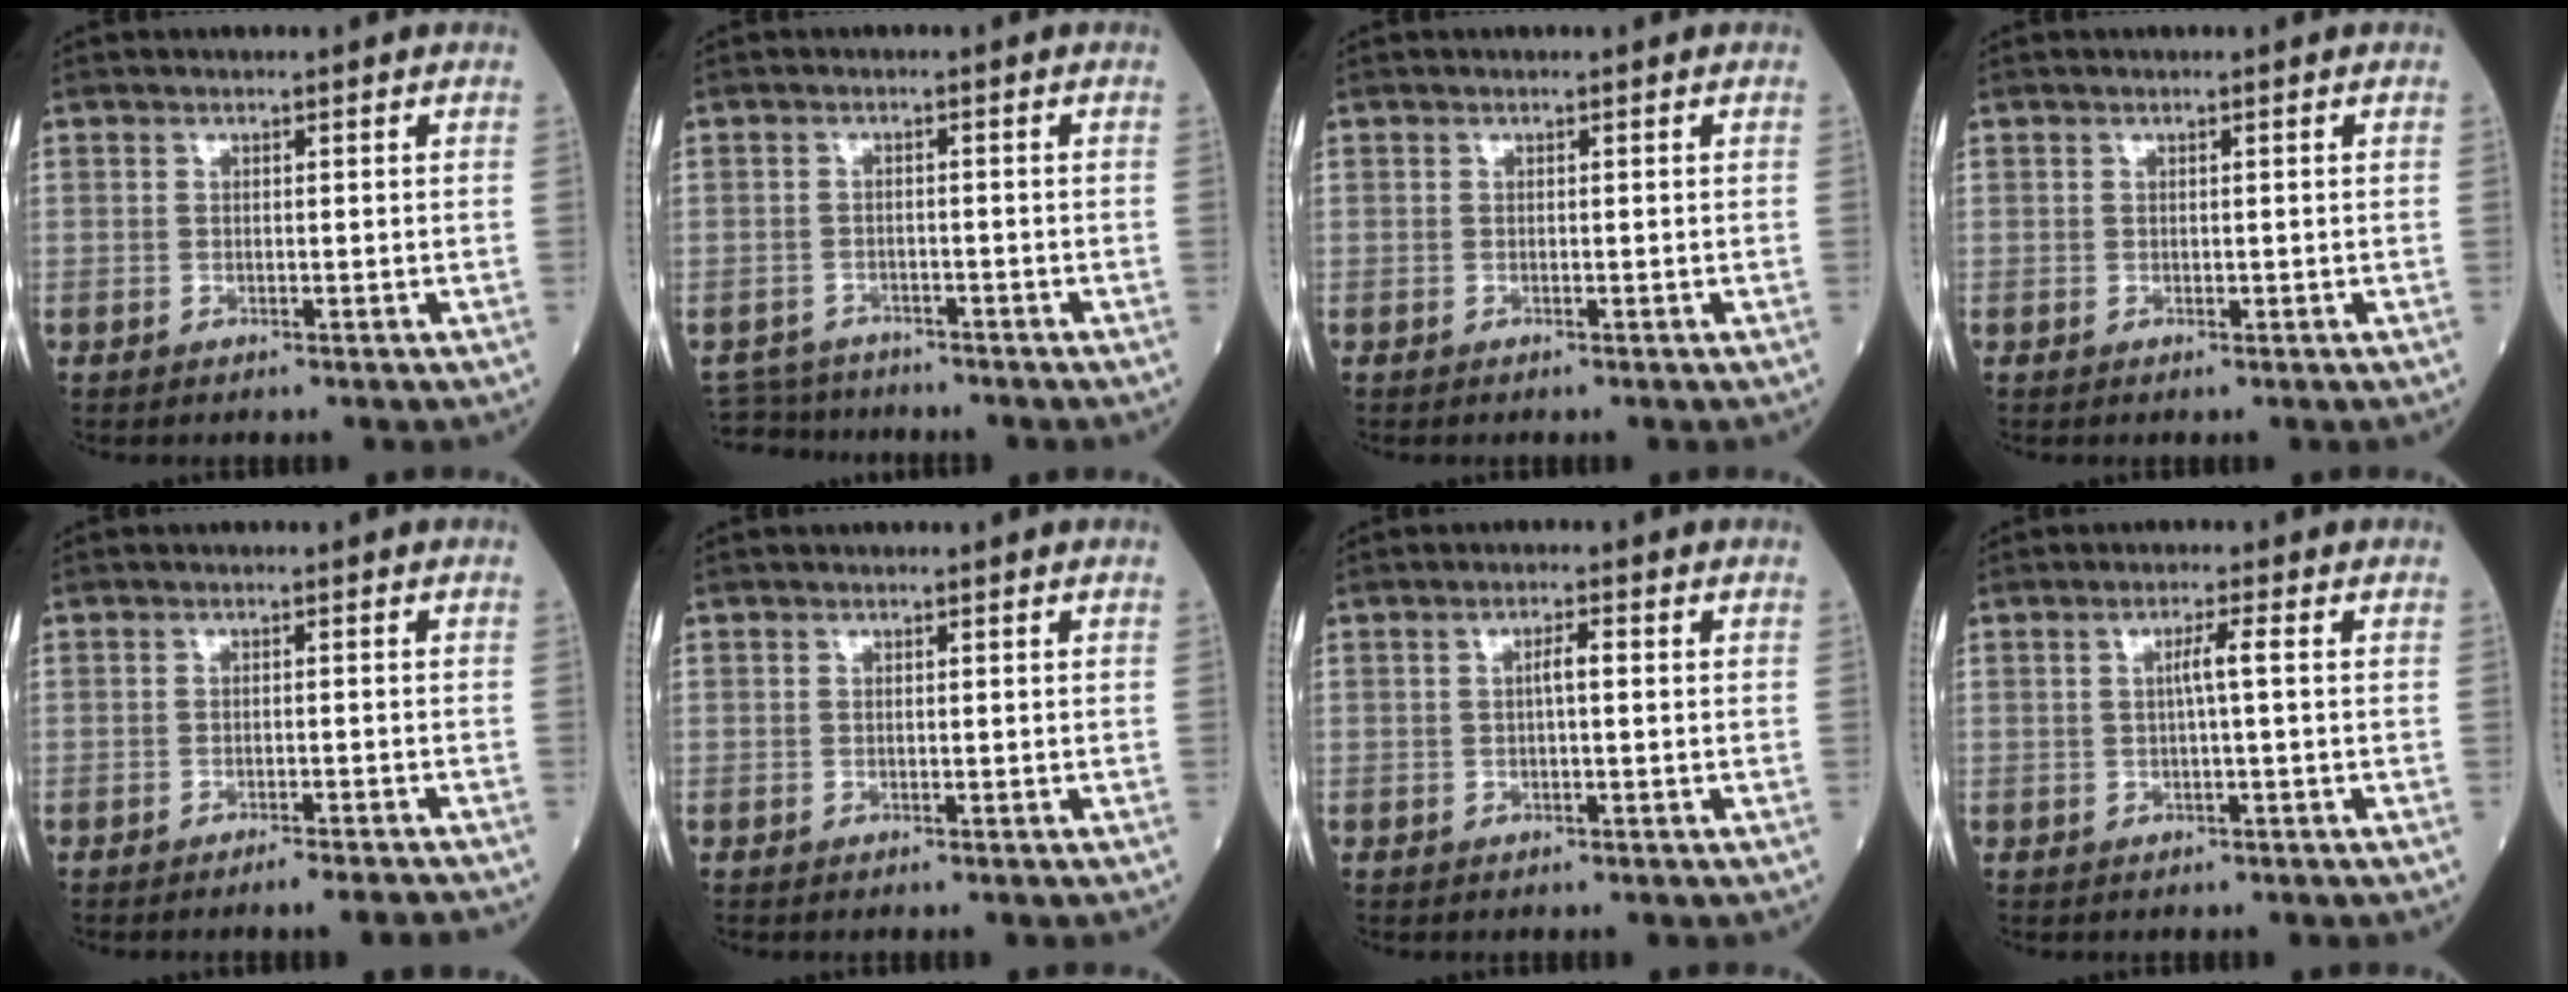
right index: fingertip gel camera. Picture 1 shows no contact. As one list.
[{"total": 4.8, "force": [-4.5, 1.5, -0.6], "torque": [0.007, -0.005, -0.077]}, {"total": 0.0}, {"total": 0.0}, {"total": 4.4, "force": [-4.1, -0.6, 1.7], "torque": [-0.016, -0.008, -0.056]}, {"total": 0.0}, {"total": 1.9, "force": [0.1, 0.3, 1.9], "torque": [-0.033, 0.005, 0.000]}, {"total": 2.4, "force": [0.1, -0.4, 2.4], "torque": [-0.042, 0.003, 0.001]}]